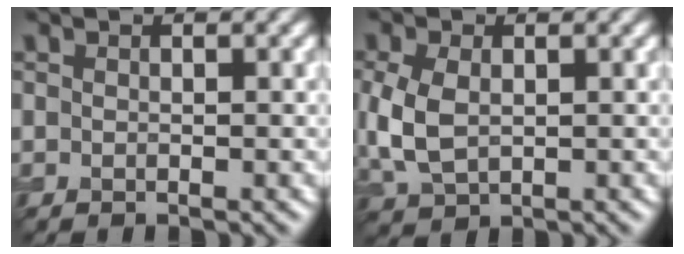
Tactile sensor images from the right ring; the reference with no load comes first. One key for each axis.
{"total": 4.5, "fx": 0.1, "fy": 3.0, "fz": 3.4, "tx": -0.092, "ty": -0.004, "tz": 0.006}